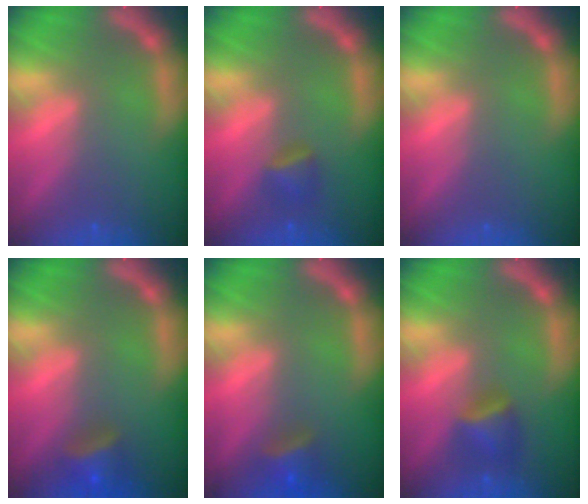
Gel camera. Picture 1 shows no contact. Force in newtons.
{"total": 1.9}
{"total": 0.0}
{"total": 3.4}
{"total": 2.9}
{"total": 2.9}